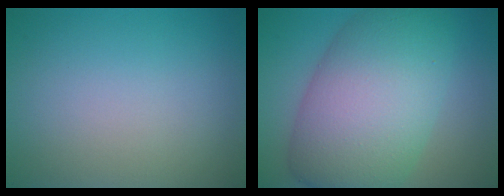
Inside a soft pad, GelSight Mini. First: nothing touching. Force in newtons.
{"total": 12.0, "press": 12.0, "slide": 0.2}